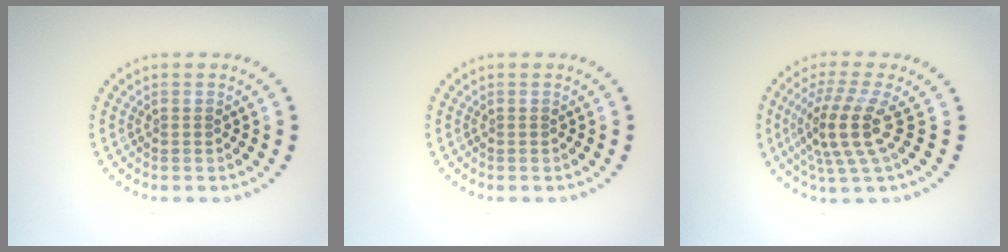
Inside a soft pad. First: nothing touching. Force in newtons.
{"total": 0.0}
{"total": 4.5, "press": 3.4, "slide": 2.9}